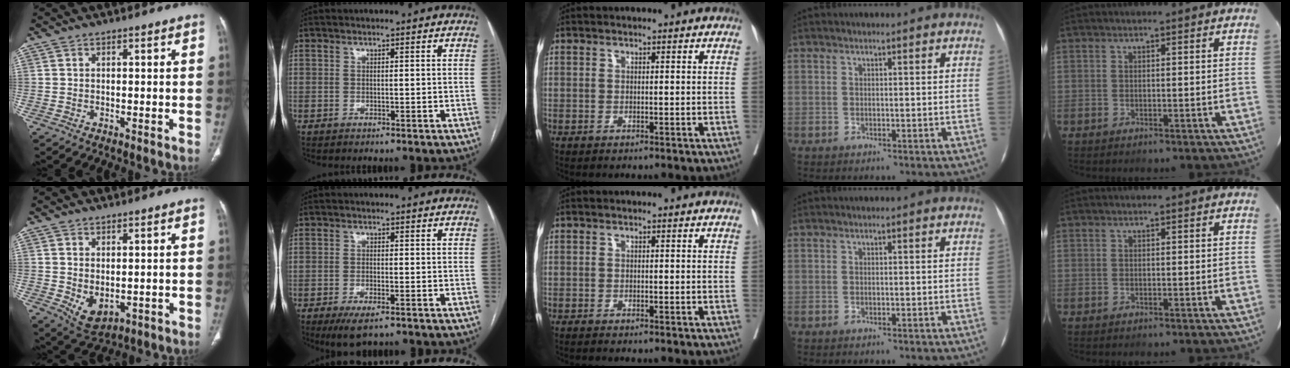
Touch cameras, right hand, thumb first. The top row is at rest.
{"thumb": {"total": 5.6, "force": [-0.6, 3.5, 4.4], "torque": [-0.068, -0.009, 0.011]}, "index": {"total": 4.5, "force": [-2.8, 1.2, 3.2], "torque": [-0.058, -0.008, -0.042]}, "middle": {"total": 1.3, "force": [-1.1, -0.1, 0.6], "torque": [-0.008, 0.000, -0.015]}}